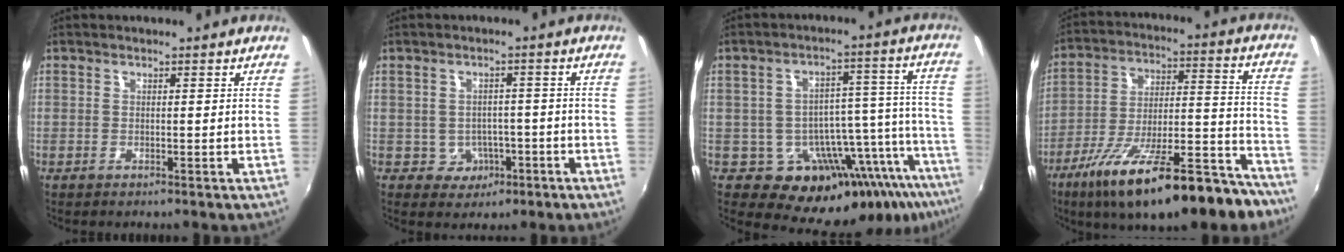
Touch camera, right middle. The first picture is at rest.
{"total": 4.5, "force": [-1.8, 4.1, 1.0], "torque": [-0.032, 0.013, -0.009]}
{"total": 16.3, "force": [-12.0, 7.6, 8.2], "torque": [-0.102, 0.006, -0.168]}
{"total": 26.0, "force": [-18.3, 7.2, 16.9], "torque": [-0.263, -0.027, -0.271]}